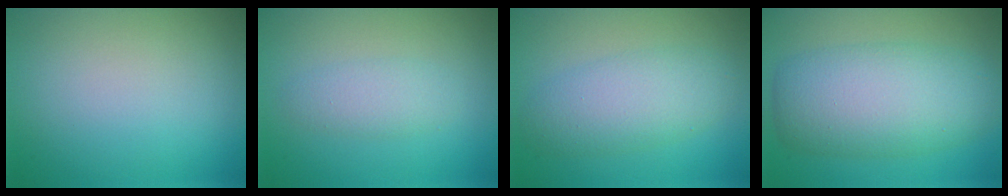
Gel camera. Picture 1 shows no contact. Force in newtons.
{"total": 2.0, "press": 2.0, "slide": 0.0}
{"total": 4.3, "press": 4.3, "slide": 0.1}
{"total": 7.9, "press": 7.9, "slide": 0.4}